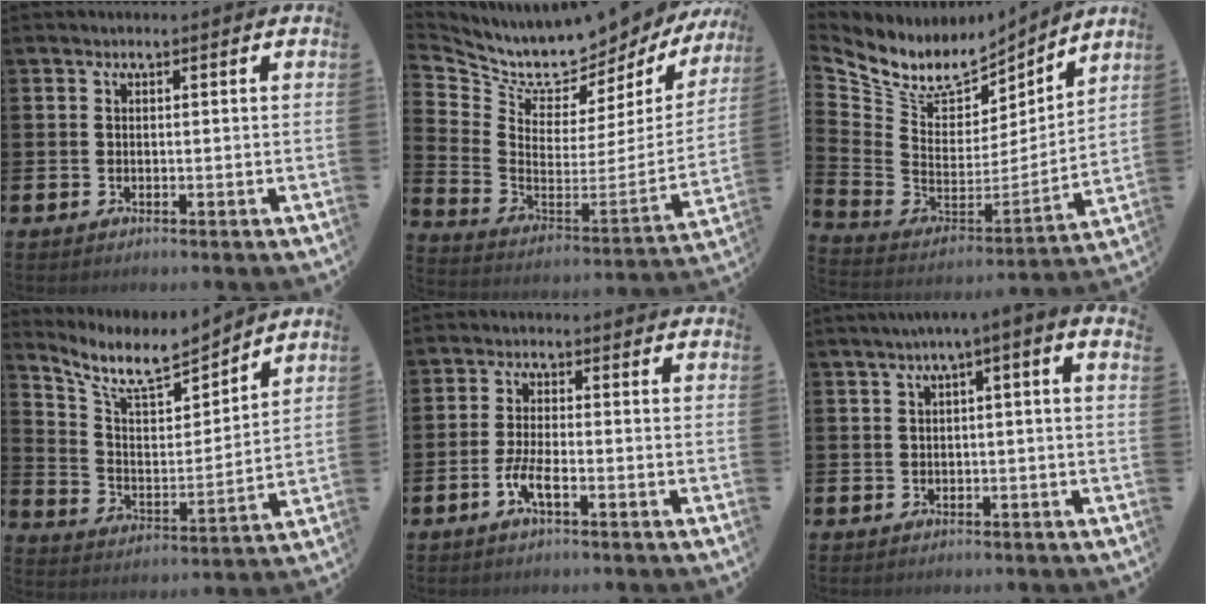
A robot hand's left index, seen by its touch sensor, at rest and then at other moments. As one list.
[{"total": 7.3, "force": [6.9, 2.0, 0.9], "torque": [-0.060, -0.074, 0.110]}, {"total": 9.4, "force": [8.2, 4.0, 2.2], "torque": [-0.089, -0.060, 0.144]}, {"total": 7.9, "force": [7.1, 2.0, 2.8], "torque": [-0.089, -0.054, 0.124]}, {"total": 3.4, "force": [-1.6, 0.8, 2.8], "torque": [-0.062, -0.002, -0.033]}, {"total": 1.8, "force": [0.2, -0.3, 1.8], "torque": [-0.030, 0.000, 0.002]}]